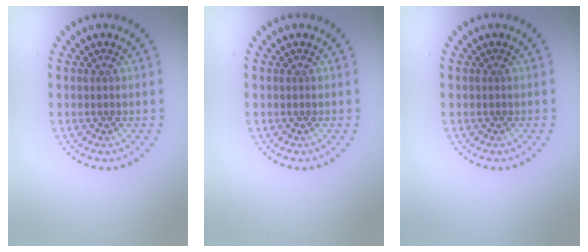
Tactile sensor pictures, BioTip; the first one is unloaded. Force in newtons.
{"total": 0.0}
{"total": 0.0}